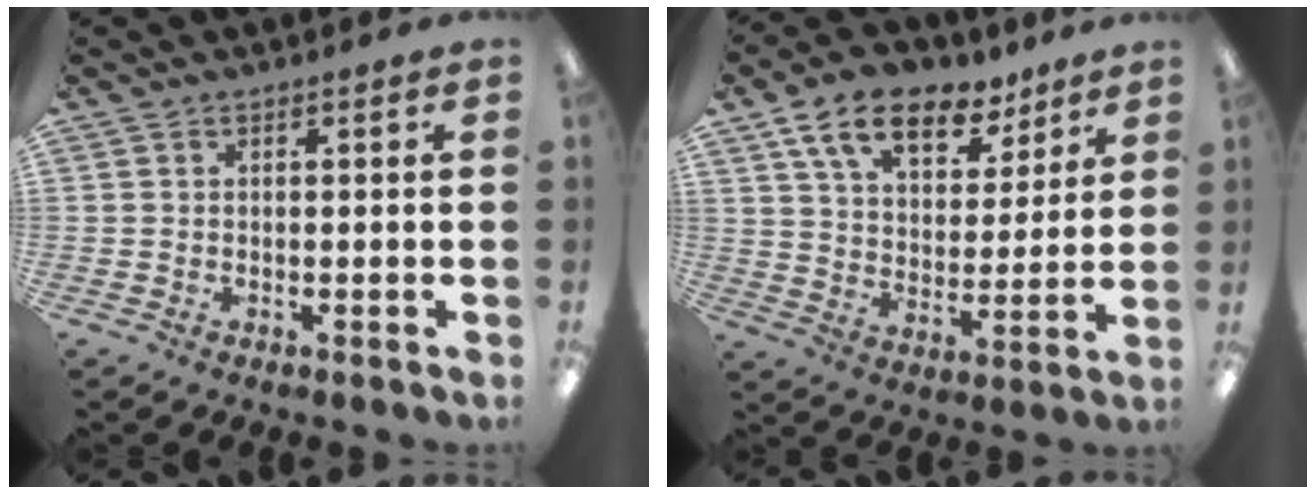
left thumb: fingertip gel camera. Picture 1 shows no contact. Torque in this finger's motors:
{"motor_torque": [0.40, 0.51, 1.37, -1.40, 0.18]}